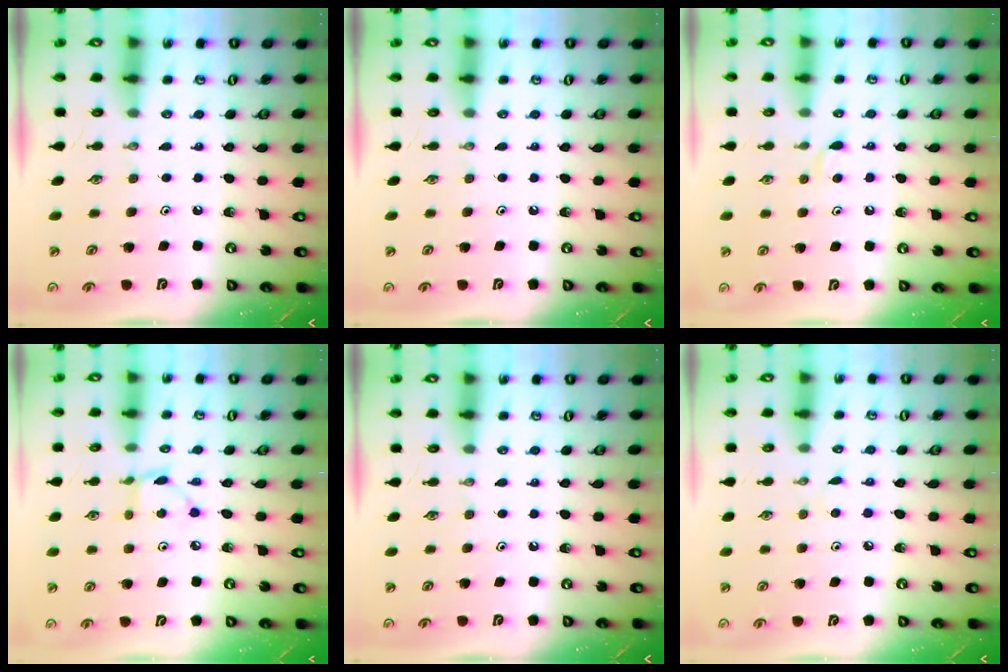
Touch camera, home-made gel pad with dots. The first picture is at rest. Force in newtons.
{"total": 0.0}
{"total": 3.8, "press": 3.8, "slide": 0.6}
{"total": 2.9, "press": 2.9, "slide": 0.3}
{"total": 0.0}
{"total": 2.1, "press": 2.1, "slide": 0.3}